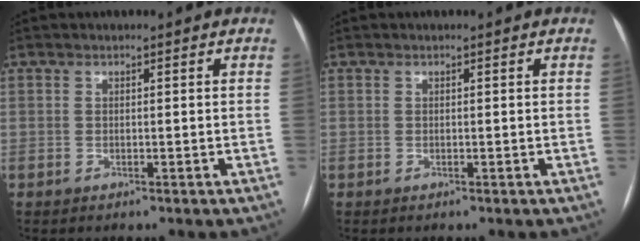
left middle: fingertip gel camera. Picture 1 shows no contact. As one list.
[{"total": 0.0}]